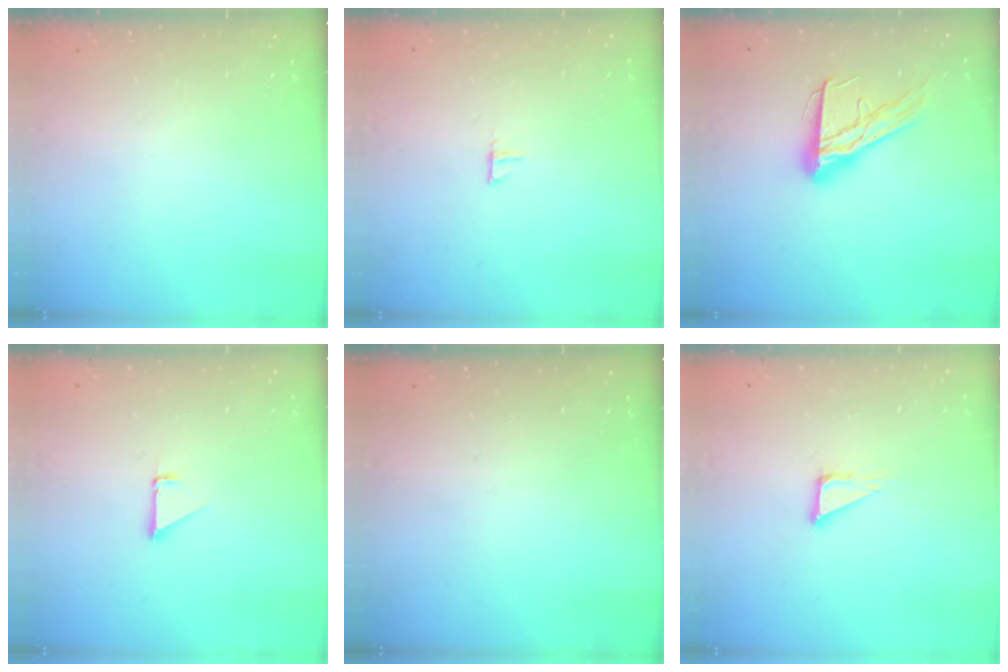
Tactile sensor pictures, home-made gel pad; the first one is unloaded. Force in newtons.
{"total": 3.7, "press": 3.7, "slide": 0.3}
{"total": 14.8, "press": 14.8, "slide": 1.3}
{"total": 1.4, "press": 1.3, "slide": 0.1}
{"total": 0.0}
{"total": 5.3, "press": 5.3, "slide": 0.3}